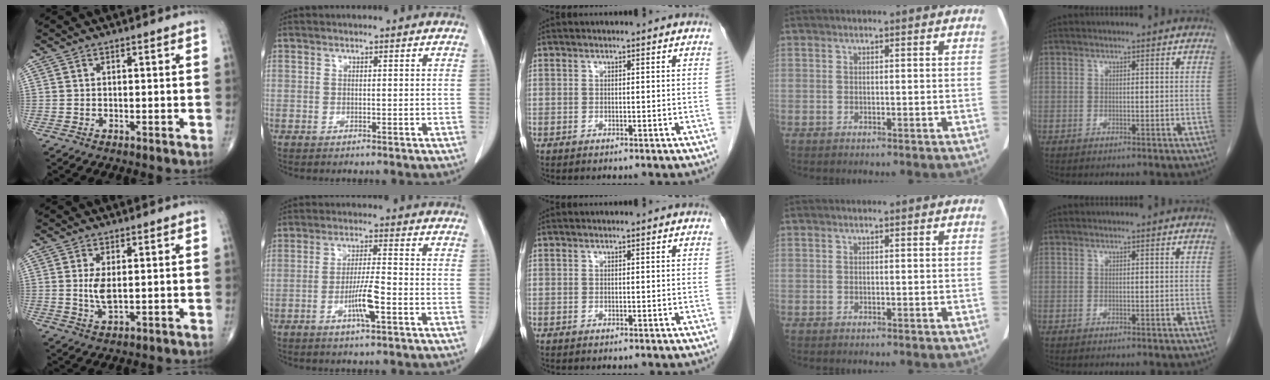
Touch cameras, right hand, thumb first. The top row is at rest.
{"thumb": {"total": 4.0, "force": [0.5, 1.6, 3.6], "torque": [-0.075, -0.012, 0.016]}, "index": {"total": 5.9, "force": [-2.3, 0.3, 5.4], "torque": [-0.101, -0.005, -0.044]}}